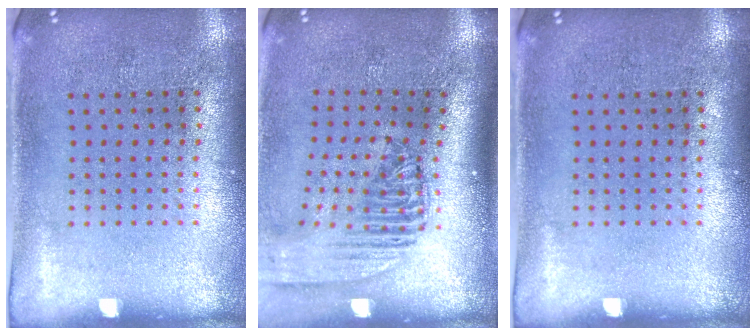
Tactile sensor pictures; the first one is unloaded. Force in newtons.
{"total": 2.4, "press": 1.8, "slide": 1.5}
{"total": 0.0}